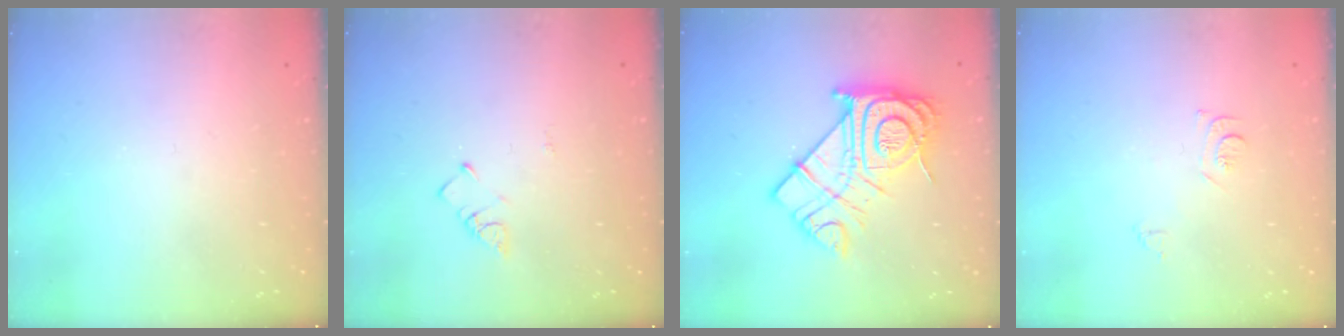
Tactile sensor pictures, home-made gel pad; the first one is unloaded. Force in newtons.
{"total": 2.8, "press": 2.8, "slide": 0.5}
{"total": 18.9, "press": 18.9, "slide": 1.5}
{"total": 5.6, "press": 5.6, "slide": 0.7}